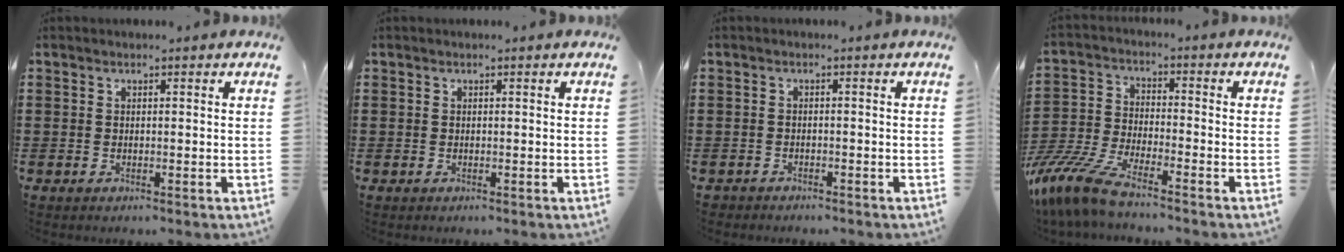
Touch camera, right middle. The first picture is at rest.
{"total": 0.0}
{"total": 1.4, "force": [-1.4, 0.2, -0.1], "torque": [-0.002, 0.001, -0.031]}
{"total": 9.1, "force": [-8.0, 1.1, 4.3], "torque": [-0.119, -0.004, -0.166]}